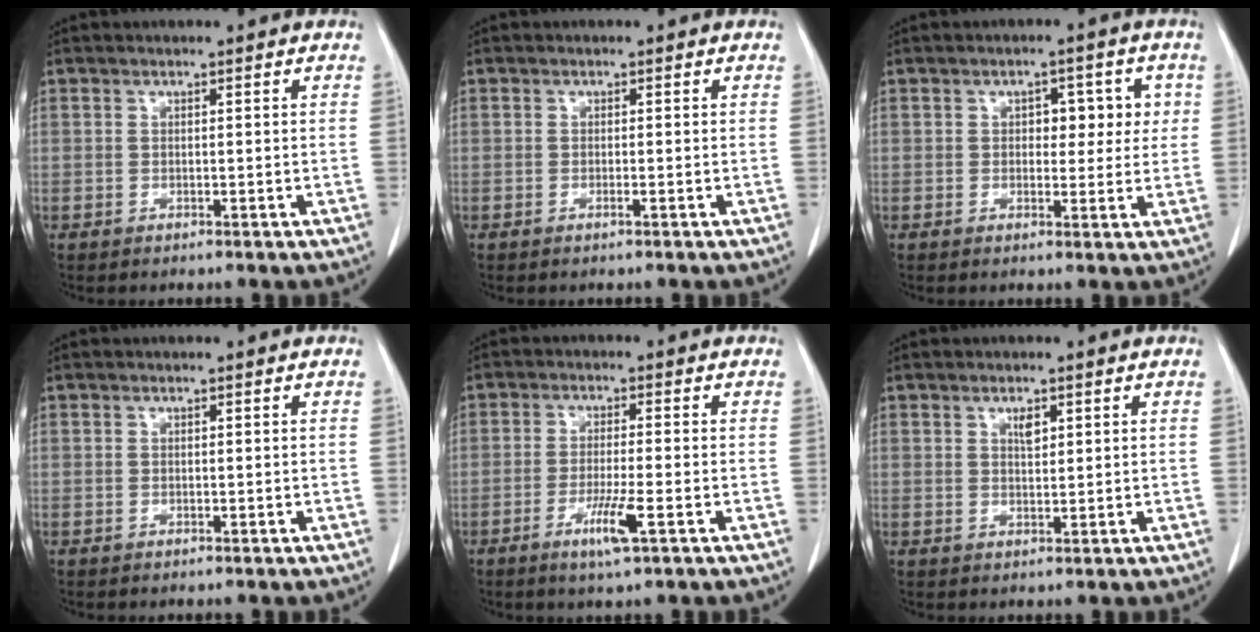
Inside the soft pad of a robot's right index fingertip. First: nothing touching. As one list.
[{"total": 0.5, "force": [-0.3, -0.1, 0.5], "torque": [-0.009, 0.000, -0.005]}, {"total": 5.1, "force": [1.1, 3.0, 3.9], "torque": [-0.038, 0.014, 0.014]}, {"total": 0.0}, {"total": 5.4, "force": [-2.5, -0.1, 4.8], "torque": [-0.091, -0.012, -0.046]}, {"total": 1.9, "force": [1.0, 0.8, 1.4], "torque": [-0.024, -0.003, 0.018]}]